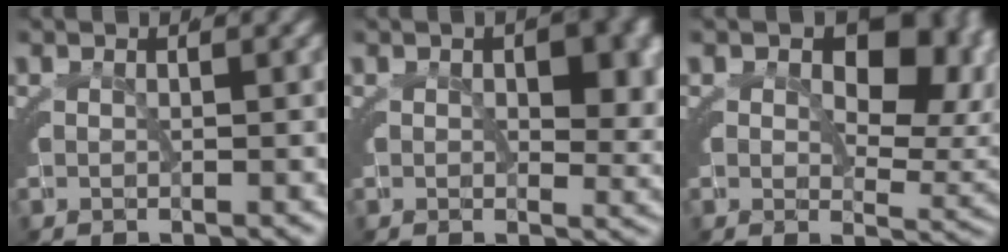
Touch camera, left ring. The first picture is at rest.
{"total": 4.2, "force": [0.7, 2.2, 3.6], "torque": [-0.031, 0.000, 0.007]}
{"total": 7.6, "force": [2.2, 4.5, 5.7], "torque": [-0.067, -0.004, 0.029]}